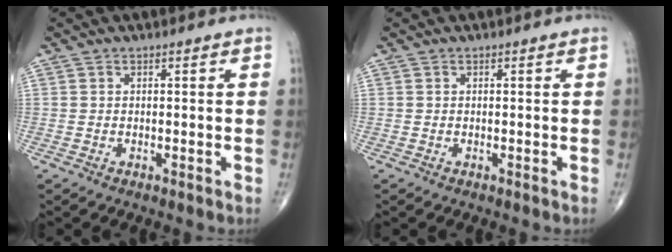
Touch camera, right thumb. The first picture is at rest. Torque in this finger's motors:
{"motor_torque": [0.02, 0.02, -0.04, 0.04, 0.00]}